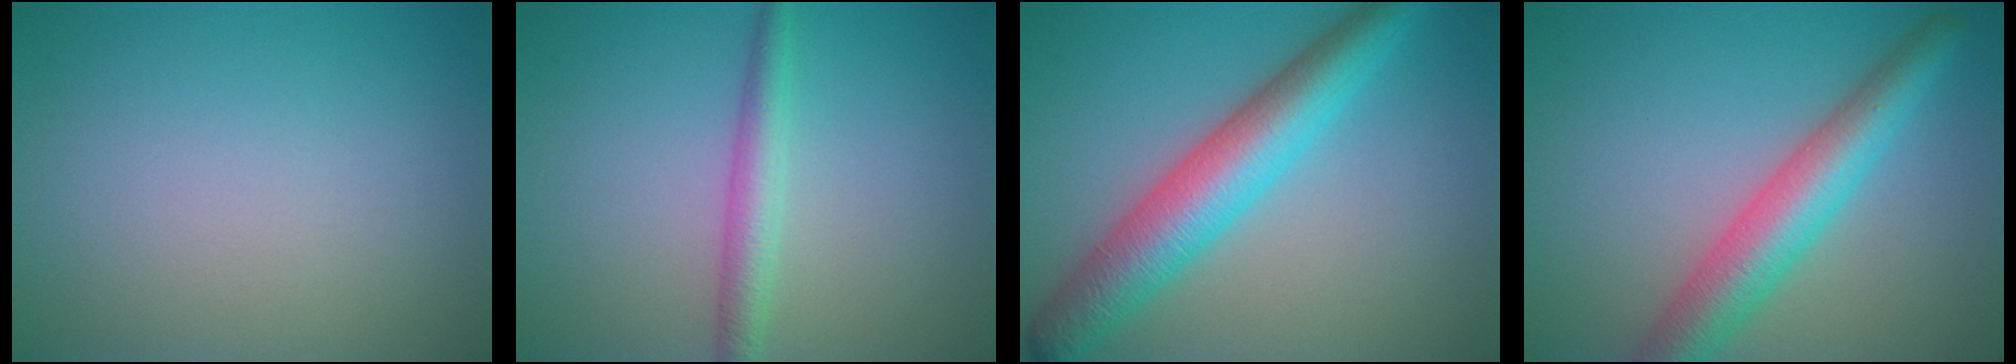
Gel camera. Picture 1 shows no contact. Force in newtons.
{"total": 2.5, "press": 2.5, "slide": 0.1}
{"total": 7.0, "press": 7.0, "slide": 0.0}
{"total": 5.8, "press": 5.8, "slide": 0.3}